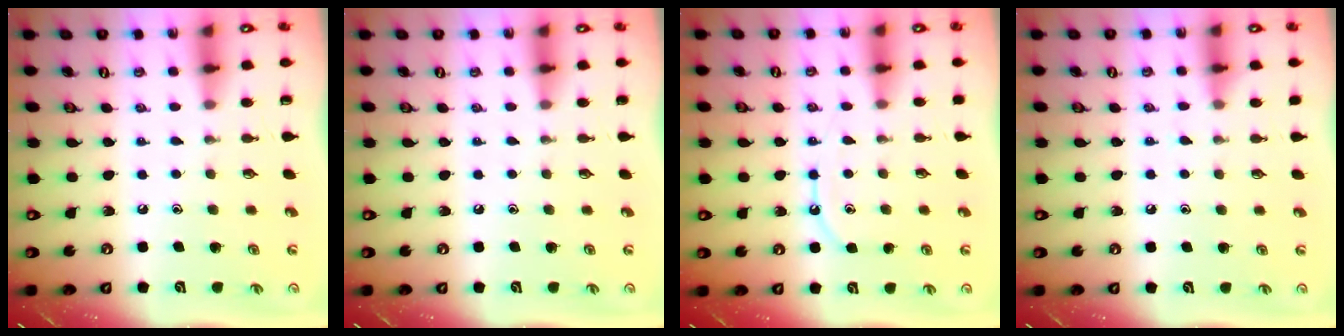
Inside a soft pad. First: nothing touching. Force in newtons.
{"total": 0.0}
{"total": 7.5, "press": 7.5, "slide": 0.8}
{"total": 5.0, "press": 5.0, "slide": 0.7}